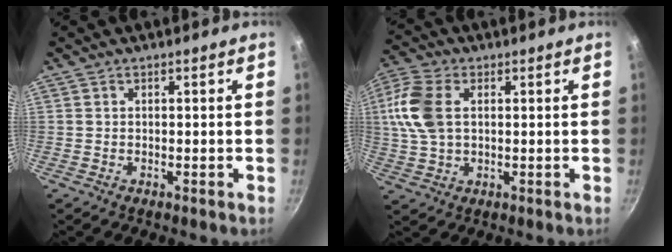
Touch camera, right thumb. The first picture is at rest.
{"total": 11.2, "force": [2.1, 7.0, 8.5], "torque": [-0.177, 0.011, 0.034]}